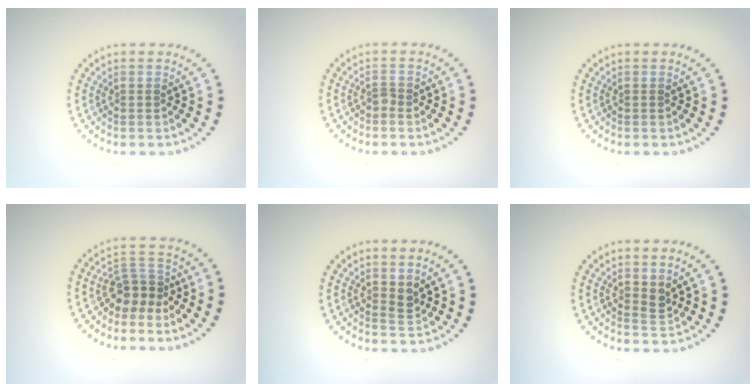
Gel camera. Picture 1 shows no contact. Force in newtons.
{"total": 0.8, "press": 0.5, "slide": 0.6}
{"total": 0.0}
{"total": 2.7, "press": 2.2, "slide": 1.7}
{"total": 1.2, "press": 1.0, "slide": 0.6}
{"total": 1.2, "press": 1.0, "slide": 0.5}